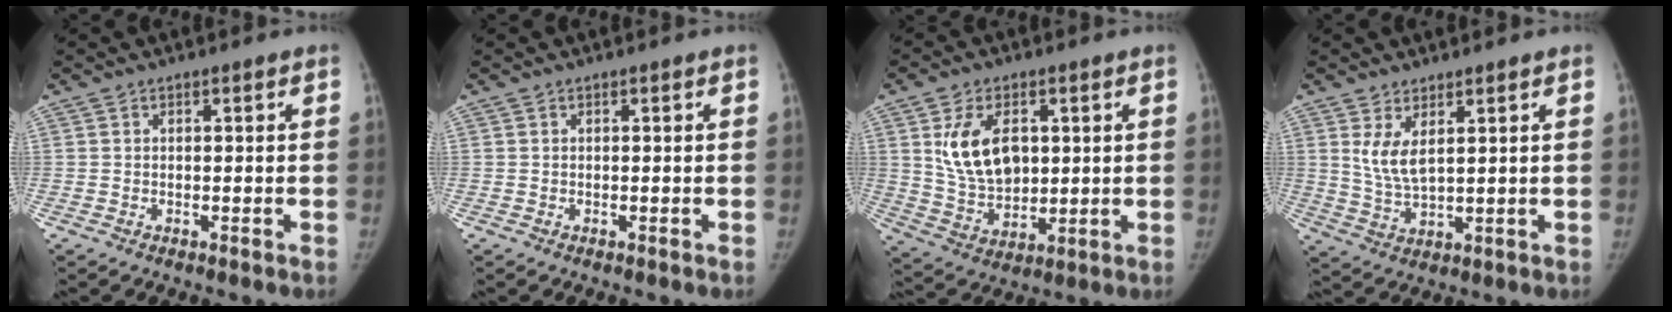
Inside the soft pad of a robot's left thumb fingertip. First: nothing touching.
{"total": 0.0}
{"total": 12.0, "force": [3.1, 7.7, 8.7], "torque": [-0.129, -0.018, 0.069]}
{"total": 5.4, "force": [2.4, 2.1, 4.4], "torque": [-0.084, -0.022, 0.059]}